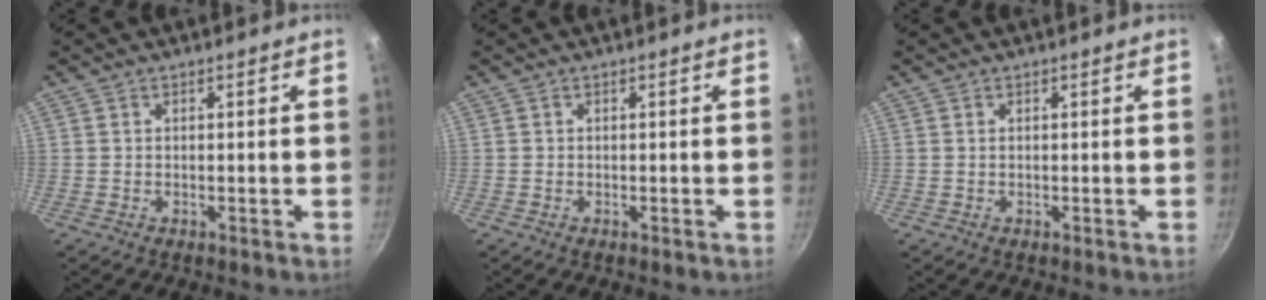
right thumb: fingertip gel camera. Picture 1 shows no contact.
{"total": 0.0}
{"total": 0.0}